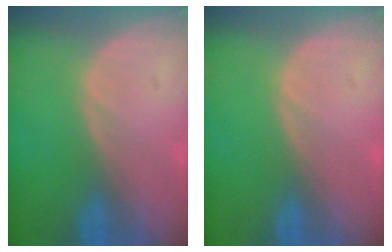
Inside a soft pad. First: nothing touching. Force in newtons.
{"total": 0.0}